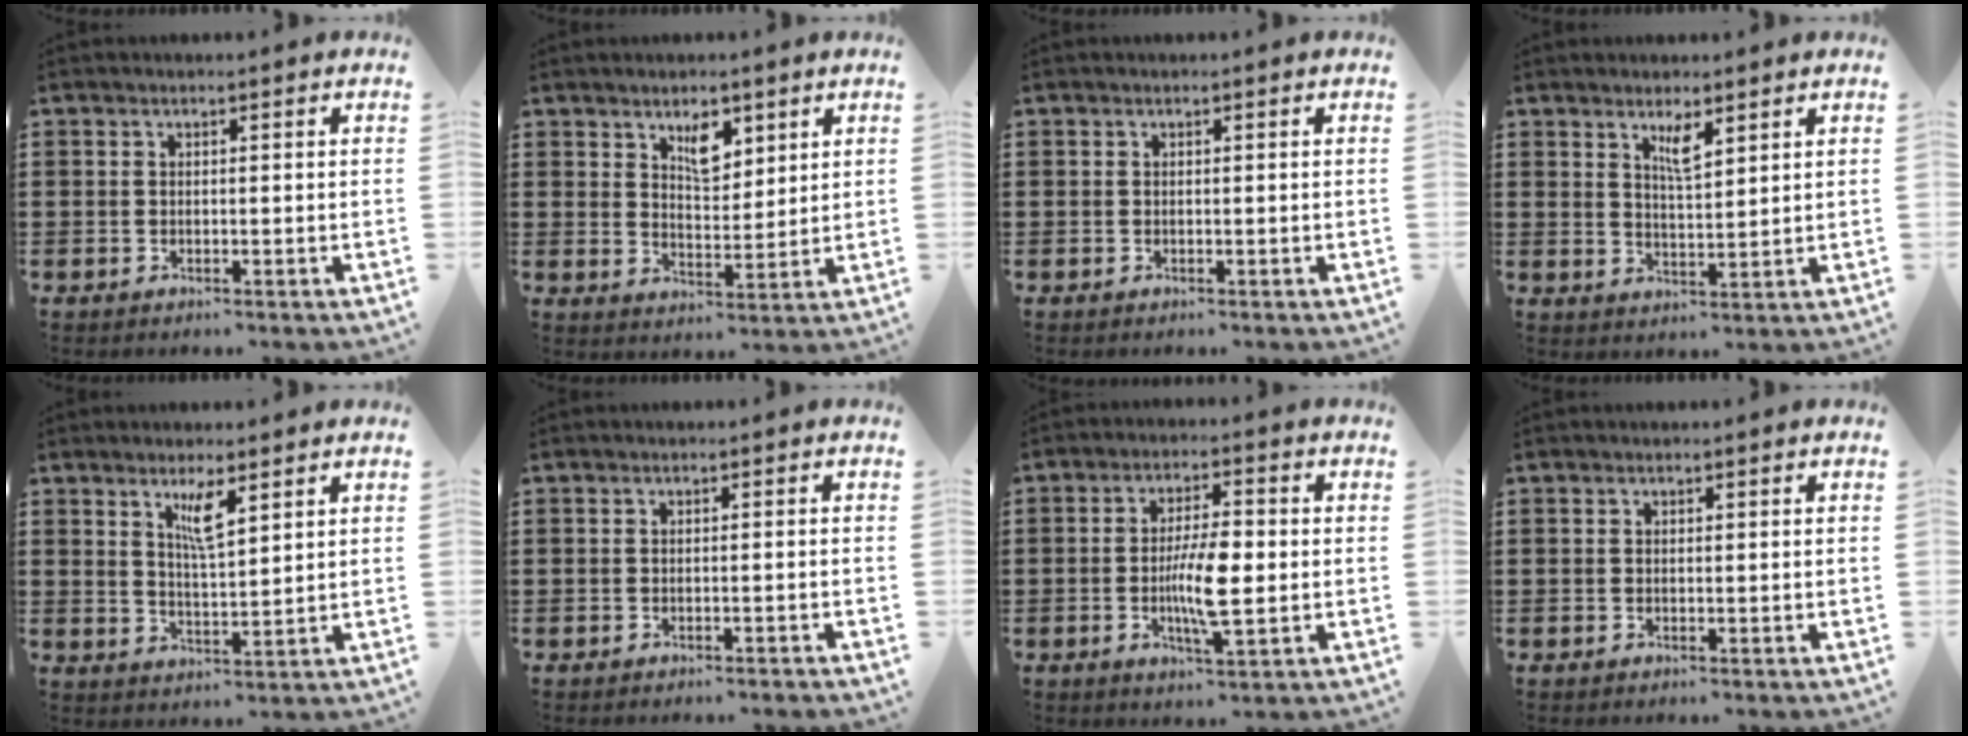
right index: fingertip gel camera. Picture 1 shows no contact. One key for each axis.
{"total": 5.1, "fx": 3.3, "fy": 2.5, "fz": 3.0, "tx": -0.044, "ty": -0.002, "tz": 0.054}
{"total": 0.0}
{"total": 3.7, "fx": 2.4, "fy": 0.9, "fz": 2.6, "tx": -0.049, "ty": 0.001, "tz": 0.039}
{"total": 4.7, "fx": 2.6, "fy": 1.0, "fz": 3.7, "tx": -0.073, "ty": 0.002, "tz": 0.042}
{"total": 0.7, "fx": -0.6, "fy": -0.1, "fz": 0.4, "tx": -0.007, "ty": -0.002, "tz": -0.012}
{"total": 8.1, "fx": -1.2, "fy": 2.2, "fz": 7.7, "tx": -0.145, "ty": -0.003, "tz": -0.023}
{"total": 0.0}